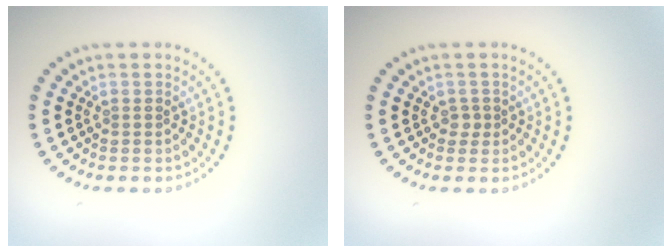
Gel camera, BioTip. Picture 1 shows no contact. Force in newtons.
{"total": 0.8, "press": 0.6, "slide": 0.5}